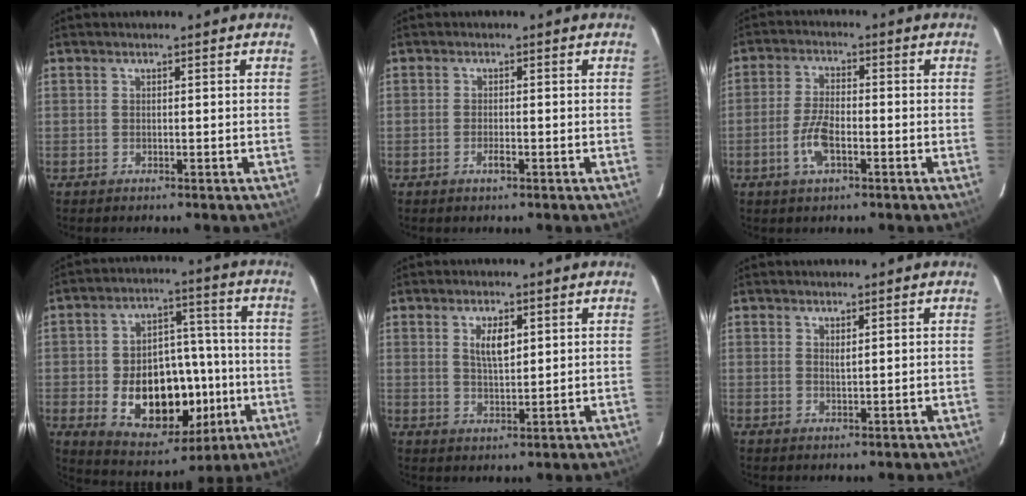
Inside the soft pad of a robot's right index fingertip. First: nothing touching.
{"total": 1.5, "force": [-0.7, 0.5, 1.2], "torque": [-0.024, -0.001, -0.013]}
{"total": 6.2, "force": [-2.3, 2.5, 5.1], "torque": [-0.111, 0.001, -0.044]}
{"total": 19.0, "force": [-4.6, 12.5, 13.6], "torque": [-0.258, 0.018, -0.043]}
{"total": 4.6, "force": [1.7, 2.0, 3.8], "torque": [-0.066, 0.000, 0.032]}
{"total": 1.0, "force": [0.7, 0.2, 0.7], "torque": [-0.013, 0.000, 0.012]}